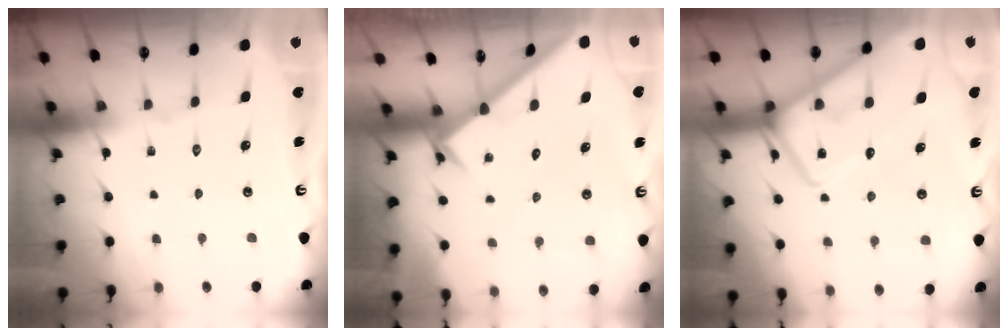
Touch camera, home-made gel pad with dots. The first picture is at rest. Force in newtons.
{"total": 2.1, "press": 2.1, "slide": 0.2}
{"total": 13.6, "press": 13.5, "slide": 1.4}